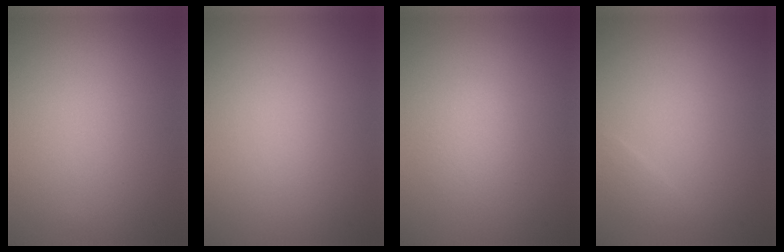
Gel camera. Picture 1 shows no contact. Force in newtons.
{"total": 0.0}
{"total": 1.4, "press": 1.4, "slide": 0.0}
{"total": 0.9, "press": 0.9, "slide": 0.0}